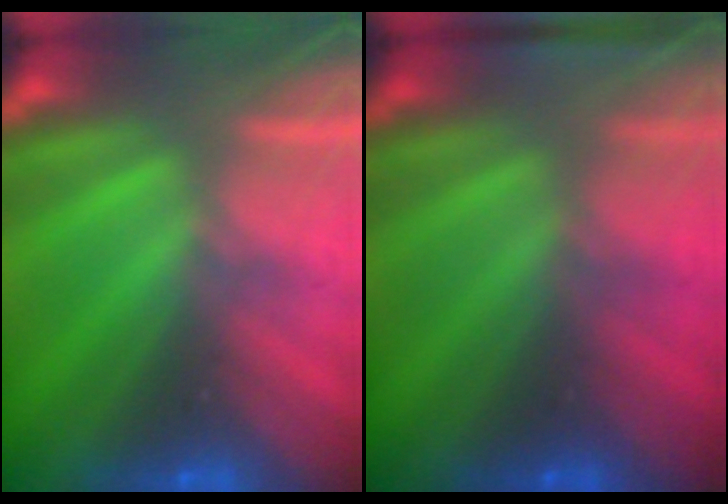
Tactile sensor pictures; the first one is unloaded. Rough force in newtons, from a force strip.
{"total": 1.9}